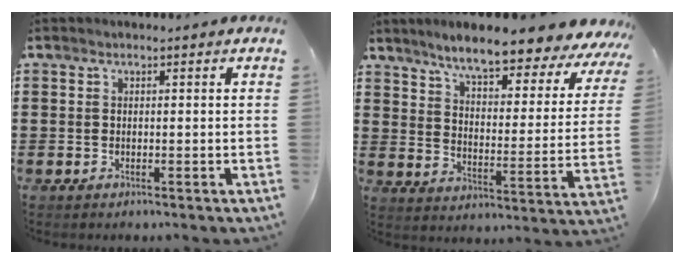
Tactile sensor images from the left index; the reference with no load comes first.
{"total": 8.2, "force": [7.2, 0.4, 4.0], "torque": [-0.092, -0.045, 0.115]}